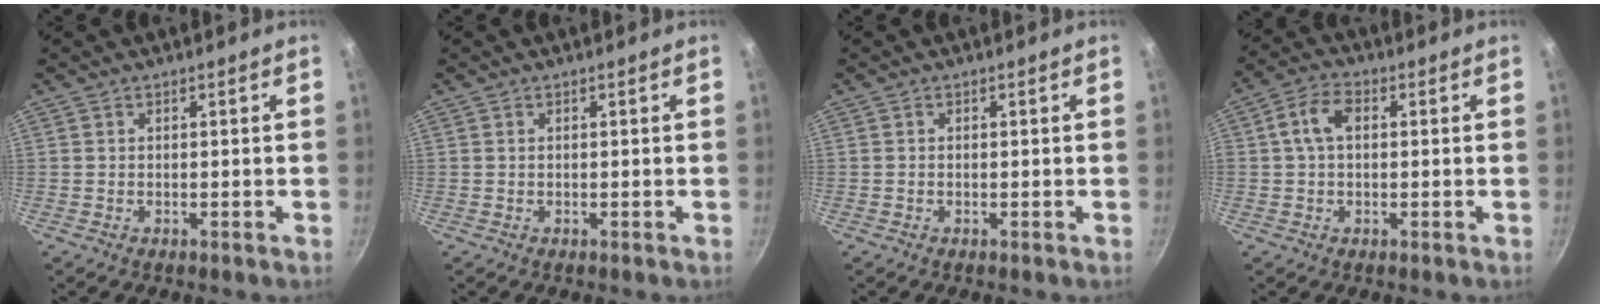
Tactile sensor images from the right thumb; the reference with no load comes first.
{"total": 0.0}
{"total": 0.0}
{"total": 6.0, "force": [1.0, 3.8, 4.6], "torque": [-0.089, 0.019, 0.010]}